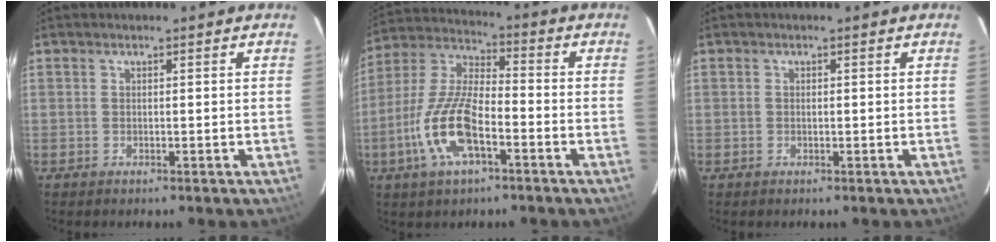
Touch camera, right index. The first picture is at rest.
{"total": 14.5, "force": [-5.7, 5.3, 12.2], "torque": [-0.264, -0.004, -0.113]}
{"total": 0.6, "force": [-0.1, 0.5, 0.3], "torque": [-0.006, 0.002, -0.002]}